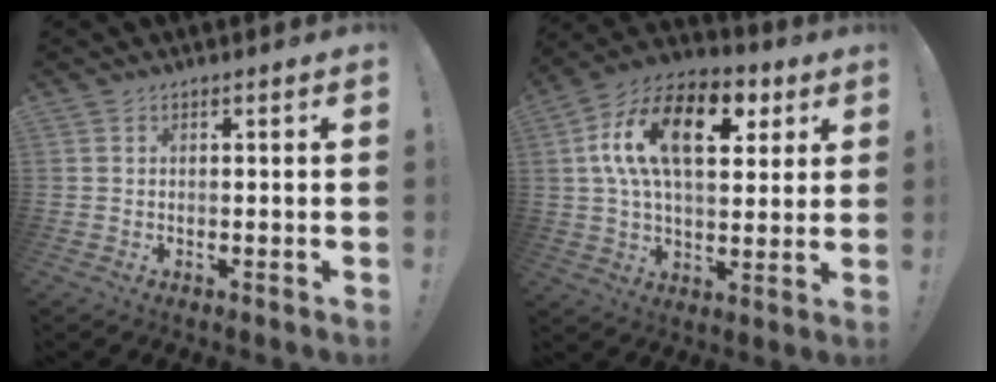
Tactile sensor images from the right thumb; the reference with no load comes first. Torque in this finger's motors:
{"motor_torque": [2.48, 2.54, 1.06, -0.45, 0.59]}